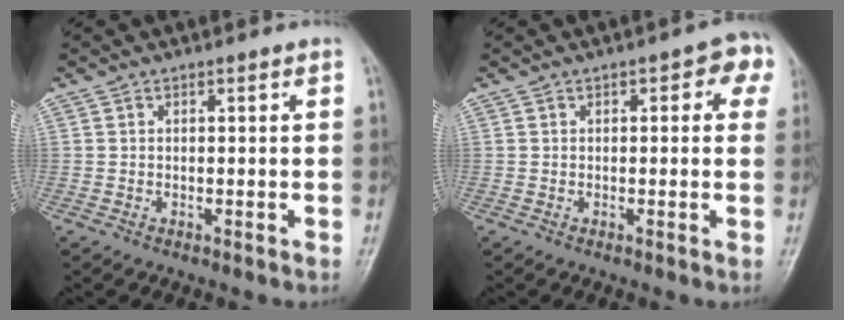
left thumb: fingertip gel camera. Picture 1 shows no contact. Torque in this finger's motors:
{"motor_torque": [-0.15, 0.48, 0.05, -0.14, 0.06]}